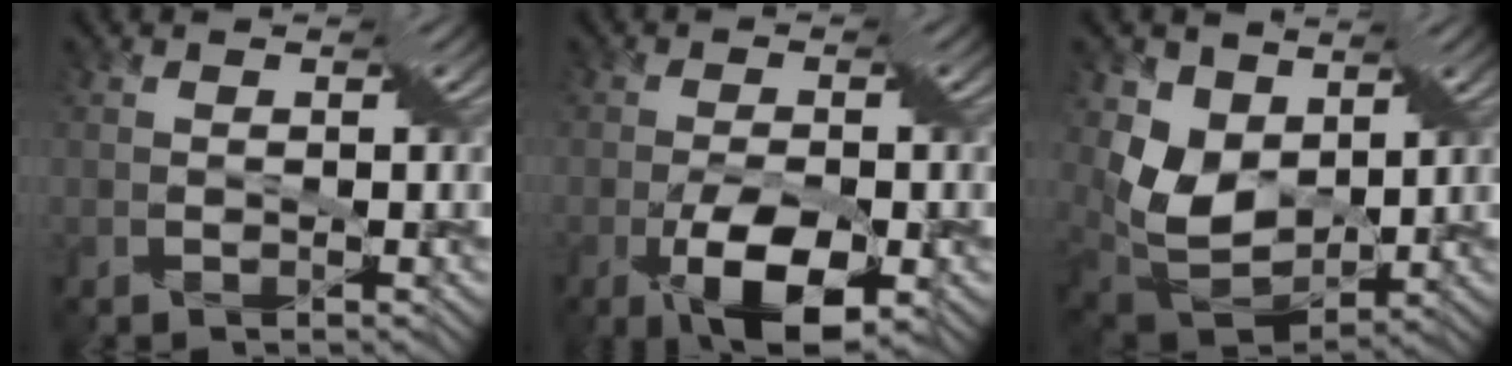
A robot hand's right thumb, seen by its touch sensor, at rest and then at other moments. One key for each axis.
{"total": 8.8, "fx": -3.6, "fy": 3.1, "fz": 7.4, "tx": -0.147, "ty": -0.014, "tz": -0.059}
{"total": 8.6, "fx": 3.3, "fy": 6.2, "fz": 5.0, "tx": -0.145, "ty": -0.011, "tz": 0.069}